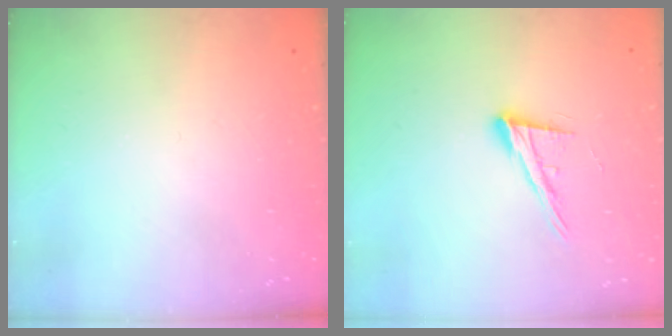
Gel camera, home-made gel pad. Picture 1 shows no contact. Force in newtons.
{"total": 13.2, "press": 12.7, "slide": 3.4}